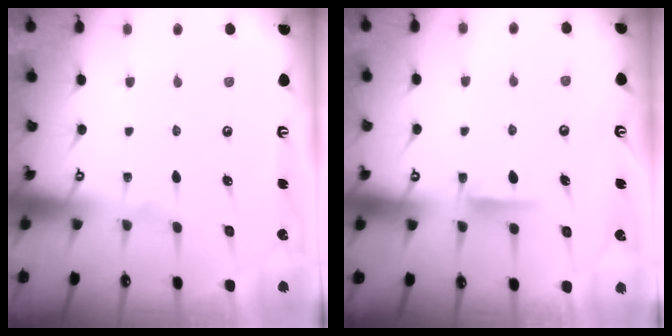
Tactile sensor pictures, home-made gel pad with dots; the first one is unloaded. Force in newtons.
{"total": 5.2, "press": 5.2, "slide": 0.5}